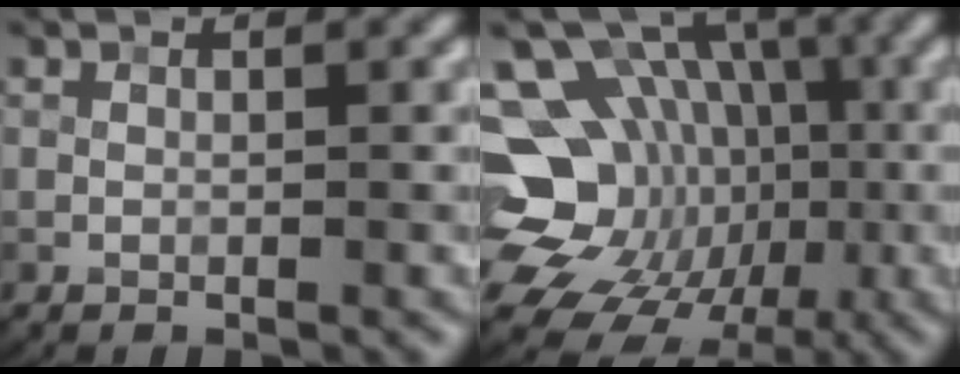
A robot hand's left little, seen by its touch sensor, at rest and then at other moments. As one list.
[{"total": 18.6, "force": [-4.3, 15.2, 9.9], "torque": [-0.163, 0.014, -0.074]}]